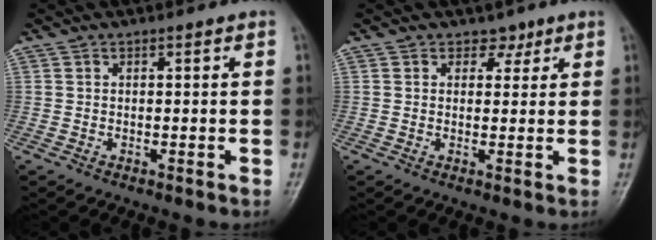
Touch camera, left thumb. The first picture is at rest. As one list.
[{"total": 2.3, "force": [1.5, 1.7, 0.4], "torque": [0.017, -0.006, 0.014]}]